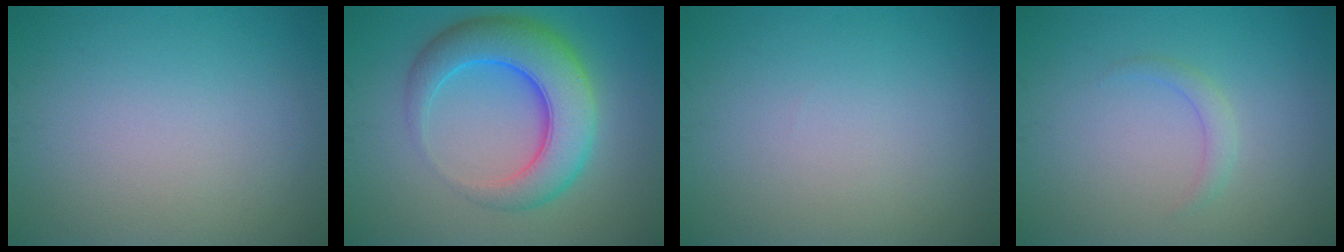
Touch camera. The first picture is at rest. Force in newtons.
{"total": 8.1, "press": 8.1, "slide": 0.2}
{"total": 0.0}
{"total": 1.2, "press": 1.2, "slide": 0.1}